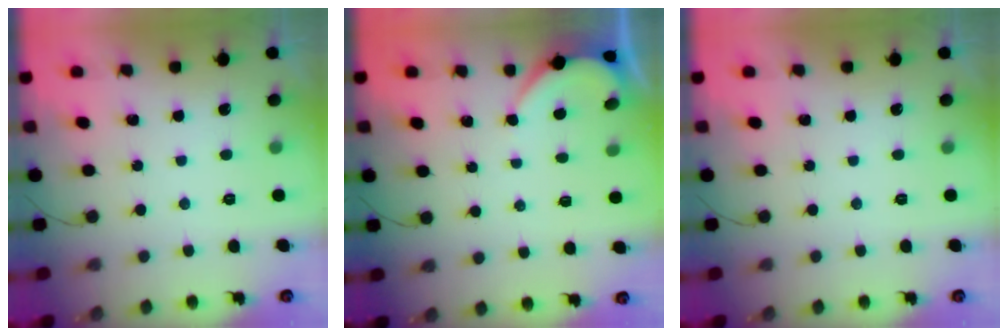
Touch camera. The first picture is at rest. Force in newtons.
{"total": 2.5, "press": 2.5, "slide": 0.3}
{"total": 0.0}